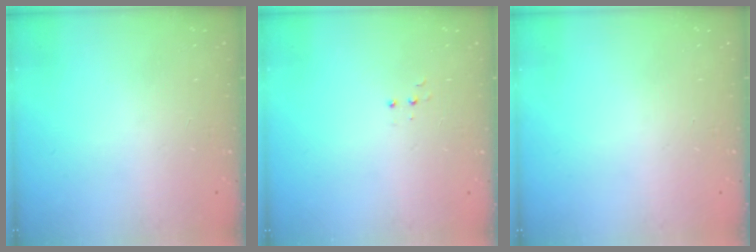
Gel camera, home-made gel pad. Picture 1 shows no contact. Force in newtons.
{"total": 3.1, "press": 3.0, "slide": 0.8}
{"total": 0.0}